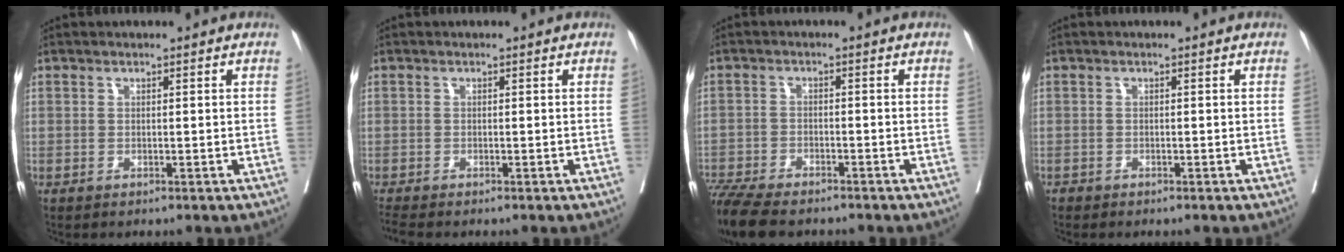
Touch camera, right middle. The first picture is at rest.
{"total": 1.5, "force": [-1.4, -0.4, 0.3], "torque": [-0.012, -0.008, -0.032]}
{"total": 11.3, "force": [-9.6, 2.8, 5.2], "torque": [-0.109, -0.015, -0.157]}
{"total": 0.6, "force": [-0.6, 0.1, 0.0], "torque": [-0.011, -0.001, -0.014]}